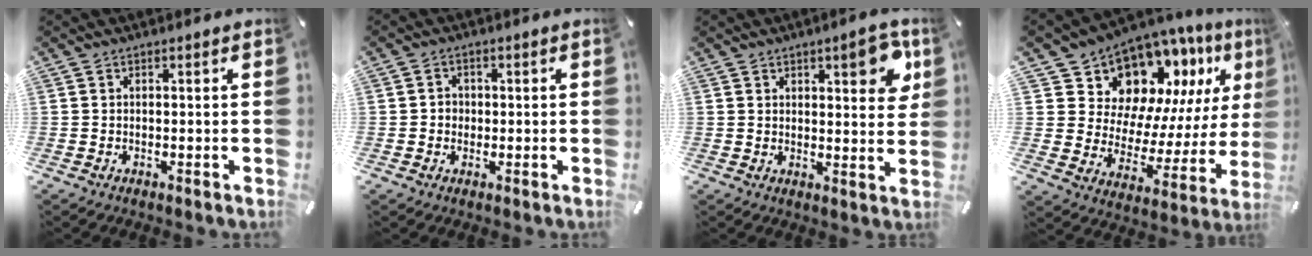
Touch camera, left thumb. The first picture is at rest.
{"total": 2.4, "force": [-0.4, 2.3, 0.8], "torque": [-0.019, 0.009, -0.011]}
{"total": 7.7, "force": [4.1, 3.0, 5.7], "torque": [-0.070, -0.021, 0.065]}
{"total": 13.7, "force": [10.4, 8.3, 3.2], "torque": [-0.058, -0.113, 0.186]}